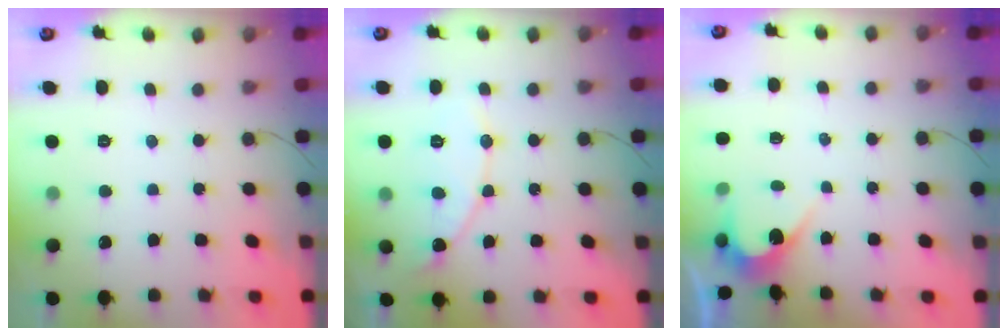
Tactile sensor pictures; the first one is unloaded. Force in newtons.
{"total": 9.2, "press": 9.2, "slide": 0.7}
{"total": 2.9, "press": 2.9, "slide": 0.1}